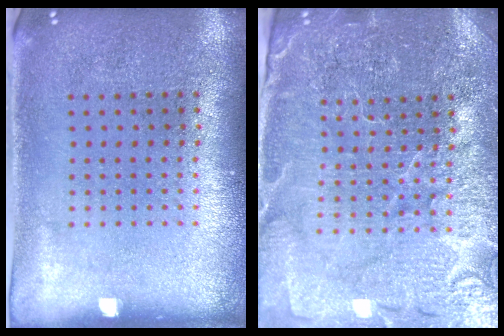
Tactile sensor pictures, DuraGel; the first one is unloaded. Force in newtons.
{"total": 4.2, "press": 4.0, "slide": 1.1}